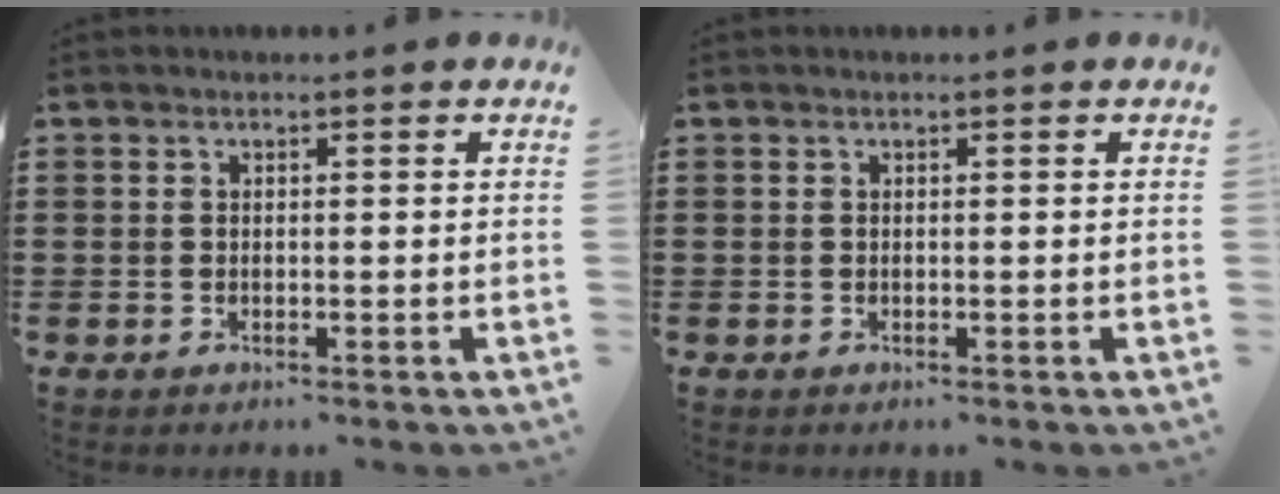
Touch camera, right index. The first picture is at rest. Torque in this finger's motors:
{"motor_torque": [0.00, 0.00, 0.00, -0.01]}